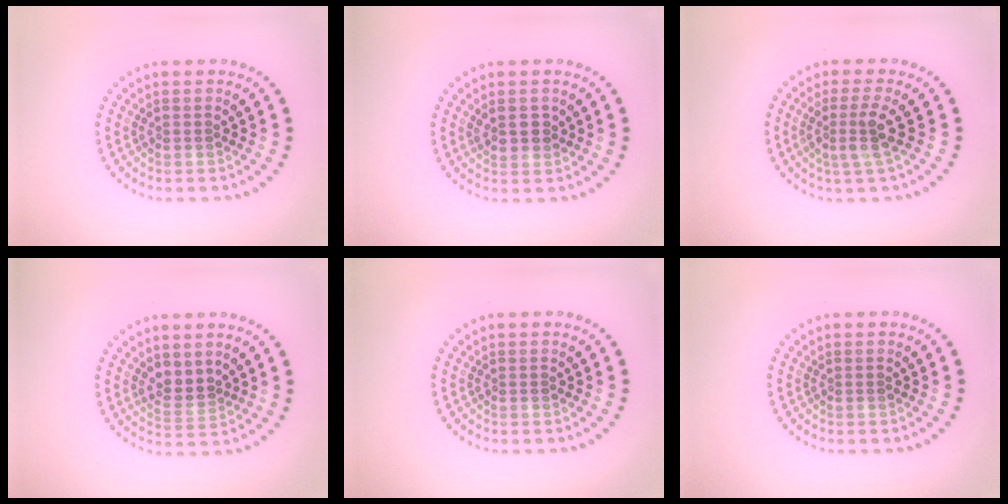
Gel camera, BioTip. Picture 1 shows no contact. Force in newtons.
{"total": 1.4, "press": 1.4, "slide": 0.4}
{"total": 2.6, "press": 2.0, "slide": 1.8}
{"total": 2.0, "press": 1.7, "slide": 1.0}
{"total": 0.0}
{"total": 0.0}